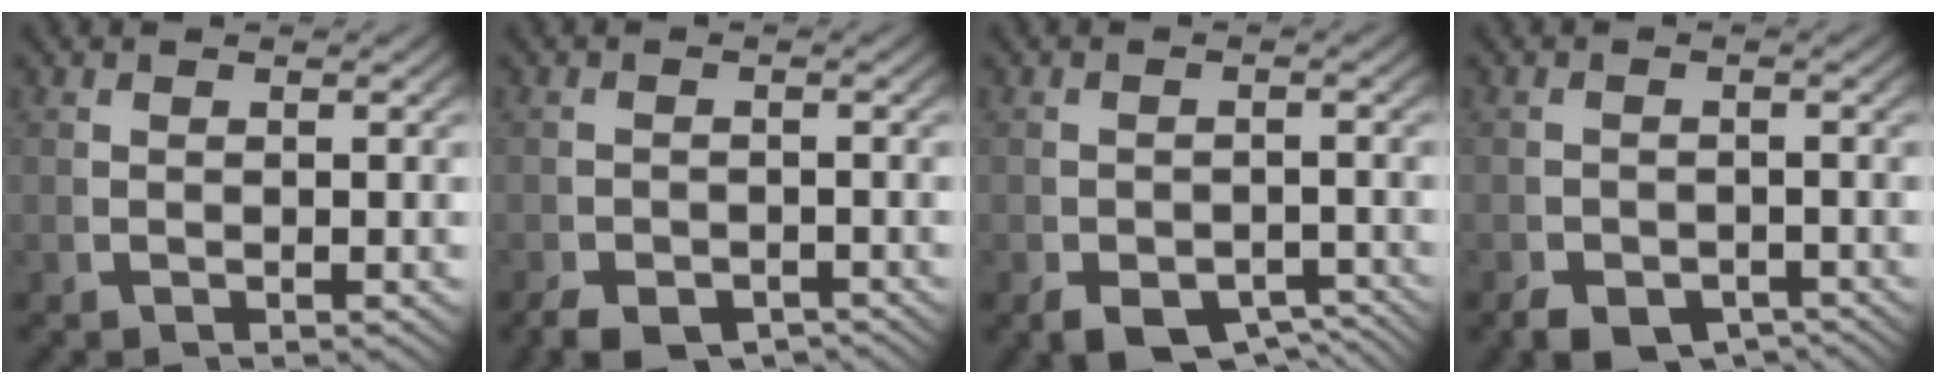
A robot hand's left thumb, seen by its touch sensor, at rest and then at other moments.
{"total": 3.1, "force": [-2.6, 1.4, 0.9], "torque": [-0.011, -0.018, -0.040]}
{"total": 5.0, "force": [-3.0, 2.9, 2.7], "torque": [-0.041, -0.027, -0.040]}
{"total": 4.0, "force": [-3.1, 2.1, 1.4], "torque": [-0.015, -0.025, -0.045]}